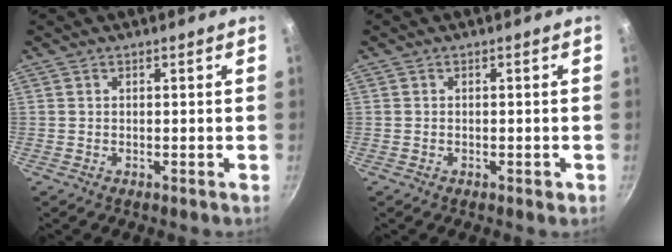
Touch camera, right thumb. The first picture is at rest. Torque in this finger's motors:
{"motor_torque": [-0.32, 0.07, -0.37, -0.01, 0.05]}